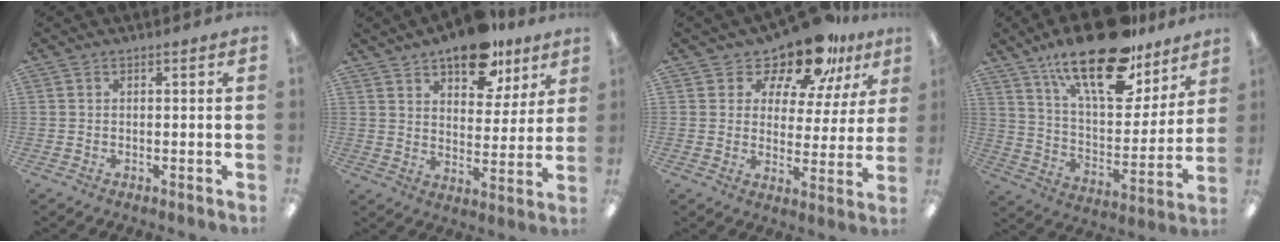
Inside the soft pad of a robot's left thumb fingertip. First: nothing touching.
{"total": 14.2, "force": [10.4, 6.7, 7.0], "torque": [-0.088, -0.055, 0.181]}
{"total": 13.7, "force": [11.1, 5.7, 5.6], "torque": [-0.104, -0.072, 0.198]}
{"total": 23.4, "force": [16.3, 9.2, 14.1], "torque": [-0.226, -0.096, 0.278]}